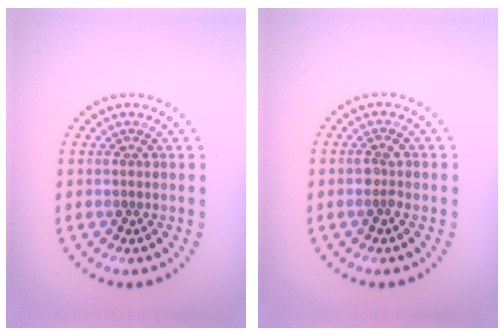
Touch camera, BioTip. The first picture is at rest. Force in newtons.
{"total": 0.9, "press": 0.9, "slide": 0.3}